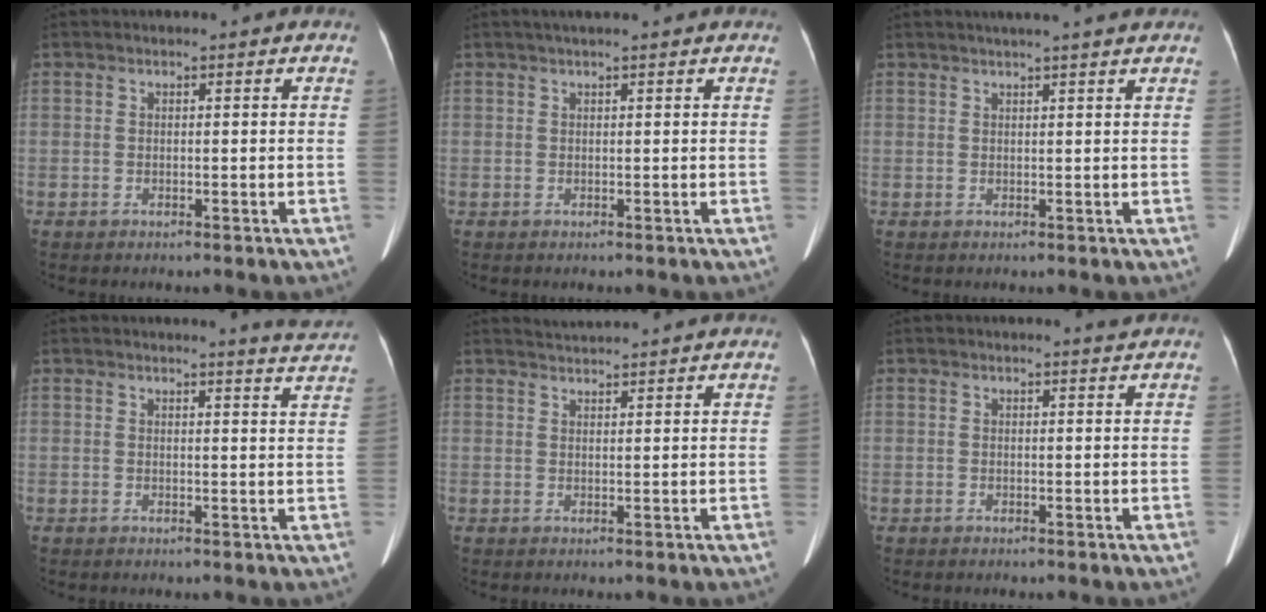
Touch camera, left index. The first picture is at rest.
{"total": 3.4, "force": [2.7, -0.1, 2.1], "torque": [-0.026, 0.032, 0.039]}
{"total": 6.0, "force": [5.1, -0.6, 3.1], "torque": [-0.044, 0.021, 0.062]}
{"total": 4.7, "force": [4.5, -1.0, 0.7], "torque": [-0.015, -0.029, 0.034]}
{"total": 3.2, "force": [3.1, -0.9, 0.2], "torque": [-0.006, 0.014, 0.053]}
{"total": 0.9, "force": [0.8, -0.3, 0.1], "torque": [-0.012, -0.011, 0.013]}